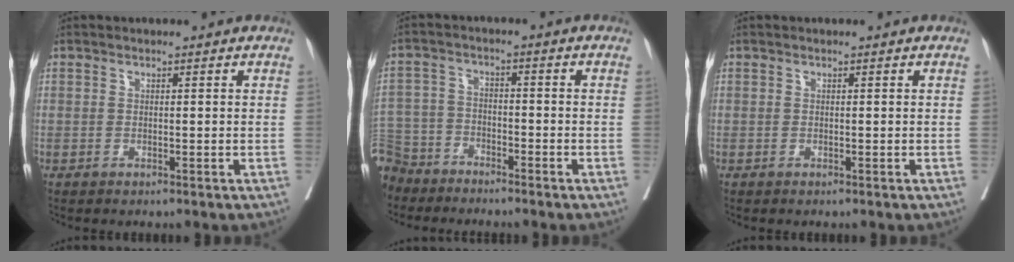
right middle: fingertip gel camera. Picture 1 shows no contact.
{"total": 11.0, "force": [-9.3, 5.6, 2.1], "torque": [-0.071, 0.001, -0.178]}
{"total": 0.0}